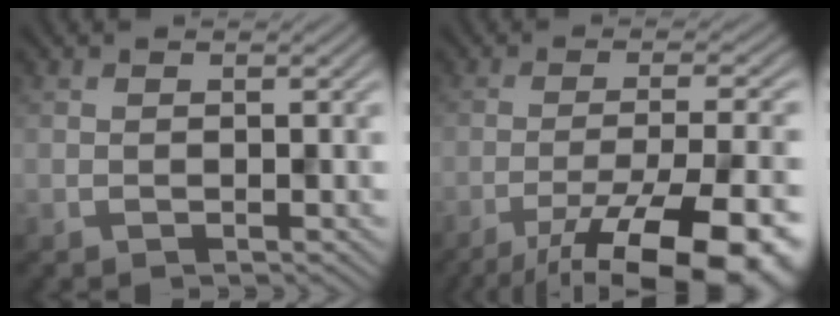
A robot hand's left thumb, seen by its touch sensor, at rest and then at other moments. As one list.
[{"total": 16.6, "force": [-10.8, 4.5, 11.7], "torque": [-0.155, -0.022, -0.149]}]